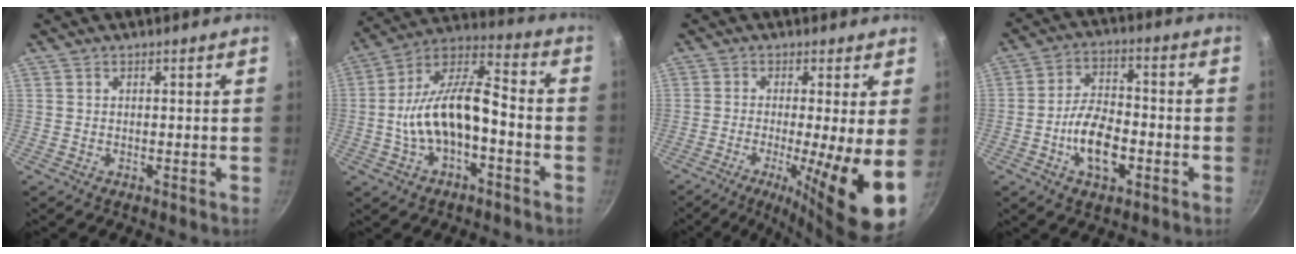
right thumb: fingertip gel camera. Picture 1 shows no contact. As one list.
[{"total": 16.2, "force": [-3.5, 7.8, 13.7], "torque": [-0.231, 0.051, -0.072]}, {"total": 13.4, "force": [-2.3, 1.8, 13.0], "torque": [-0.208, -0.017, -0.036]}, {"total": 10.7, "force": [-3.5, 5.8, 8.3], "torque": [-0.137, 0.029, -0.067]}]